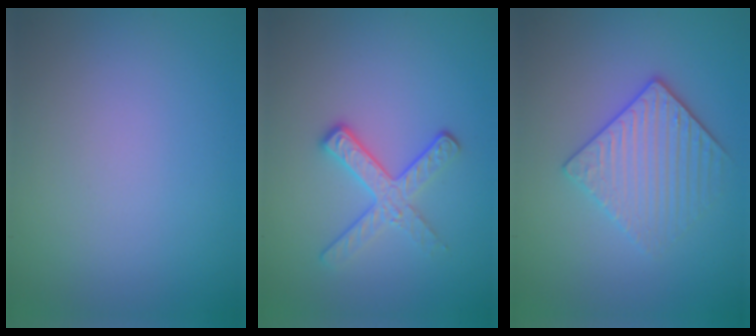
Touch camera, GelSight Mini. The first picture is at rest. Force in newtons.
{"total": 3.1, "press": 2.5, "slide": 1.9}
{"total": 3.4, "press": 3.2, "slide": 1.2}